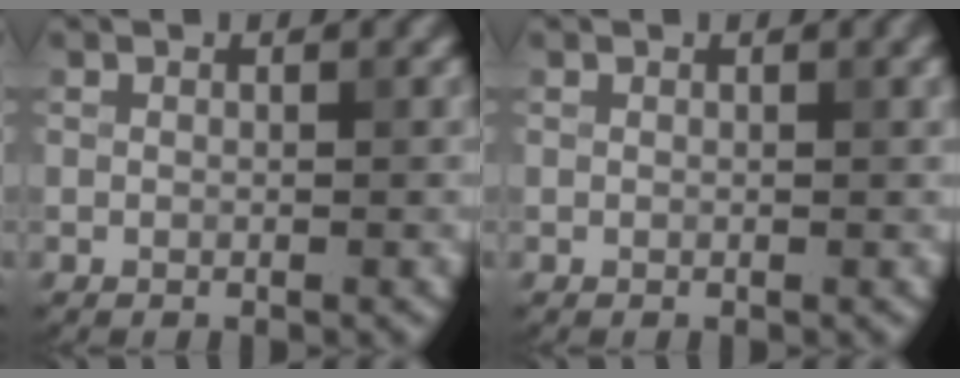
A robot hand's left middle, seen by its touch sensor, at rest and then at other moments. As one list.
[{"total": 0.7, "force": [0.3, 0.1, 0.7], "torque": [-0.012, 0.003, 0.006]}]